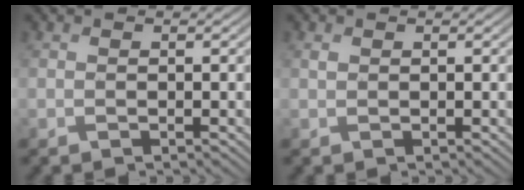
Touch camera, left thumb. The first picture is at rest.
{"total": 0.6, "force": [0.3, 0.4, 0.3], "torque": [-0.011, 0.000, 0.008]}